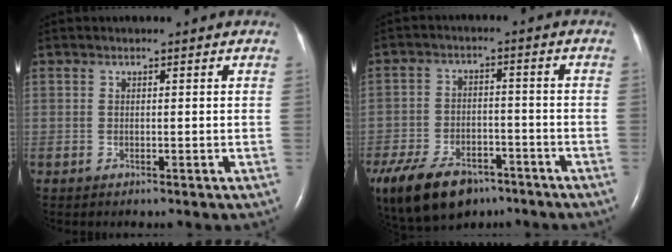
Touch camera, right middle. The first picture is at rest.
{"total": 17.7, "force": [-11.5, 9.9, 9.0], "torque": [-0.247, -0.025, -0.184]}